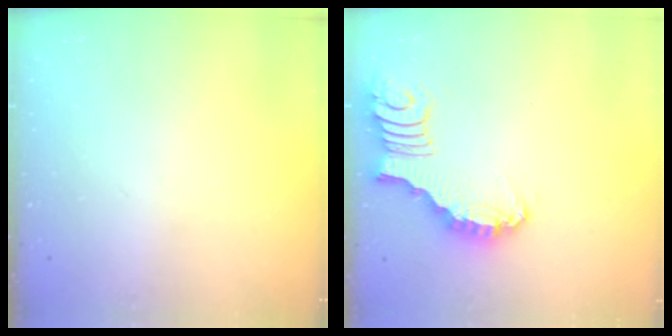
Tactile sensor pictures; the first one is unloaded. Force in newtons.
{"total": 2.7, "press": 2.7, "slide": 0.2}